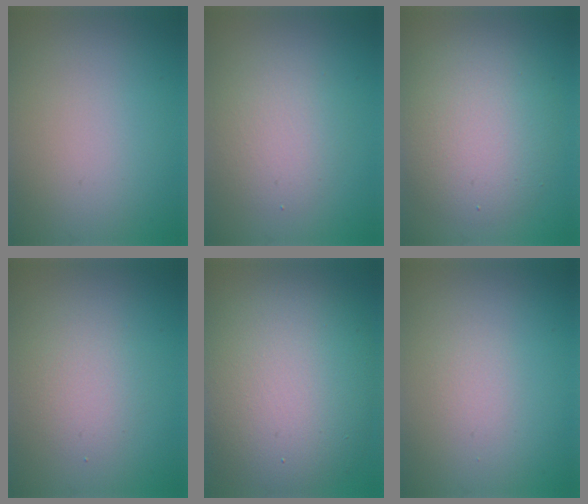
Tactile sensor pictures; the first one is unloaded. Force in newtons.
{"total": 2.9, "press": 2.9, "slide": 0.2}
{"total": 5.8, "press": 5.8, "slide": 0.4}
{"total": 2.2, "press": 2.2, "slide": 0.0}
{"total": 11.9, "press": 11.9, "slide": 1.0}
{"total": 1.0, "press": 0.9, "slide": 0.1}